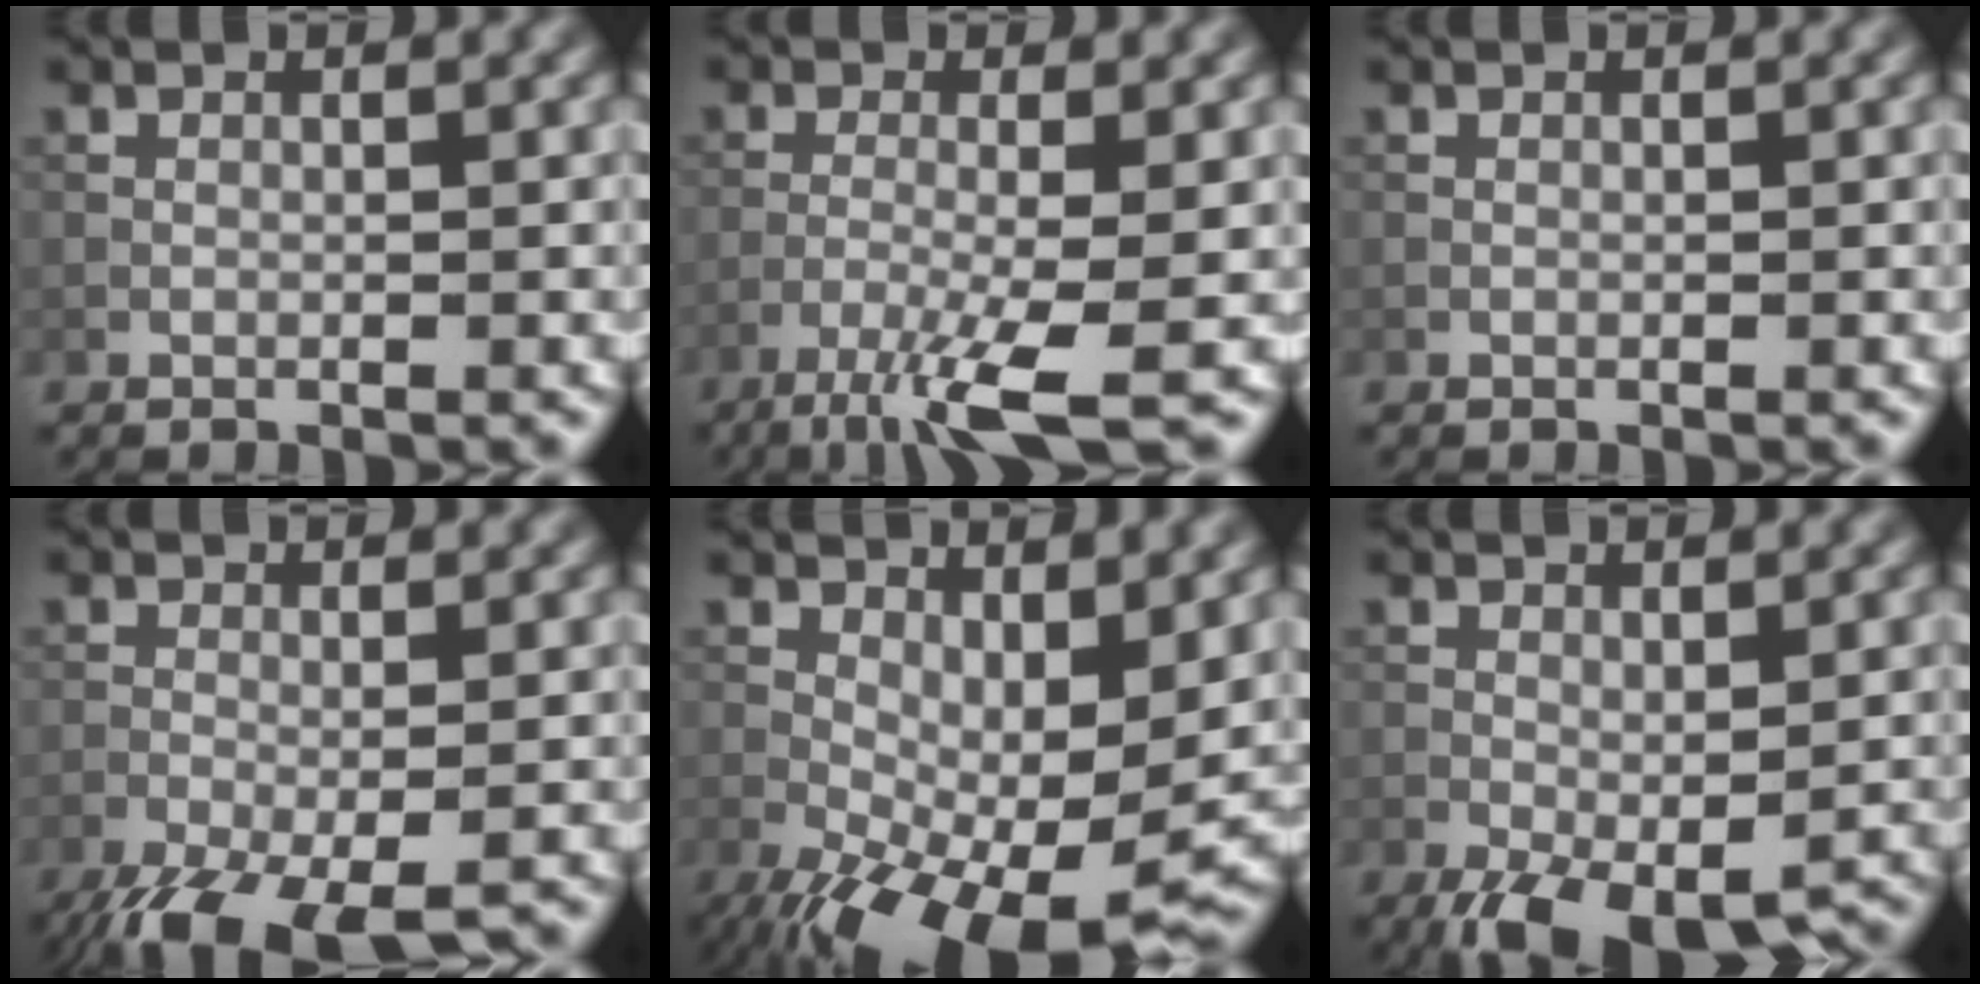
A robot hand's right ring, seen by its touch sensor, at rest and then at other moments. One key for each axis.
{"total": 5.7, "fx": -2.9, "fy": 0.7, "fz": 4.8, "tx": -0.087, "ty": -0.002, "tz": -0.066}
{"total": 0.0}
{"total": 8.8, "fx": -6.7, "fy": 2.7, "fz": 5.1, "tx": -0.104, "ty": -0.037, "tz": -0.099}
{"total": 11.0, "fx": -3.0, "fy": 4.7, "fz": 9.5, "tx": -0.172, "ty": -0.011, "tz": -0.043}
{"total": 7.5, "fx": -4.0, "fy": 3.3, "fz": 5.4, "tx": -0.094, "ty": -0.027, "tz": -0.048}